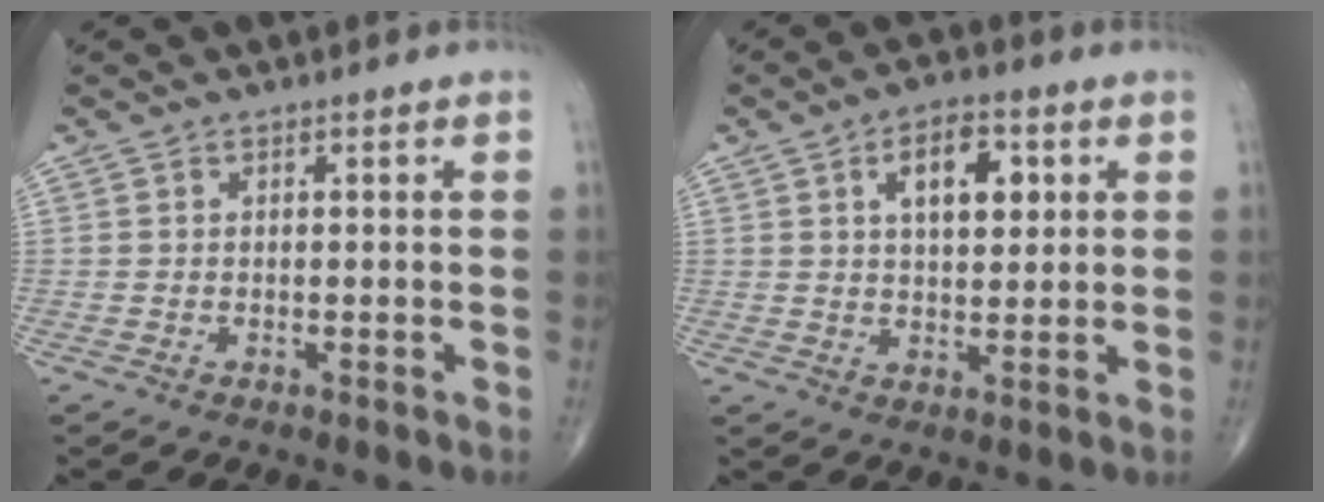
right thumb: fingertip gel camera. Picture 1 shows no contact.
{"total": 9.1, "force": [3.0, 4.8, 7.2], "torque": [-0.085, -0.005, 0.045]}